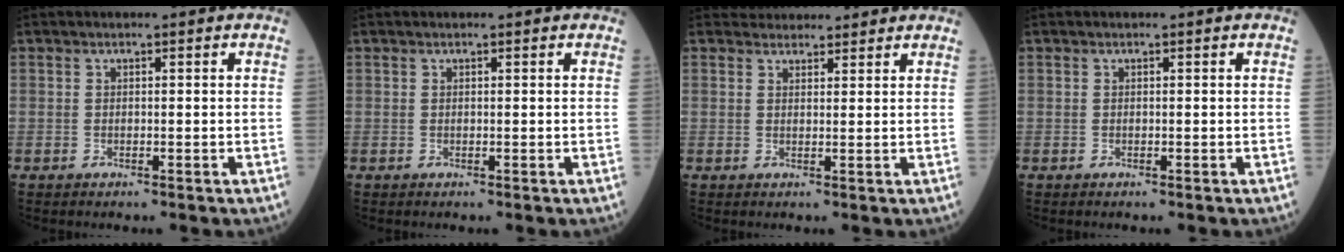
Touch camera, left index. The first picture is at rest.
{"total": 0.6, "force": [0.5, 0.3, 0.0], "torque": [-0.009, 0.005, 0.005]}
{"total": 5.1, "force": [4.8, 1.6, 0.4], "torque": [0.000, 0.020, 0.061]}
{"total": 0.0}